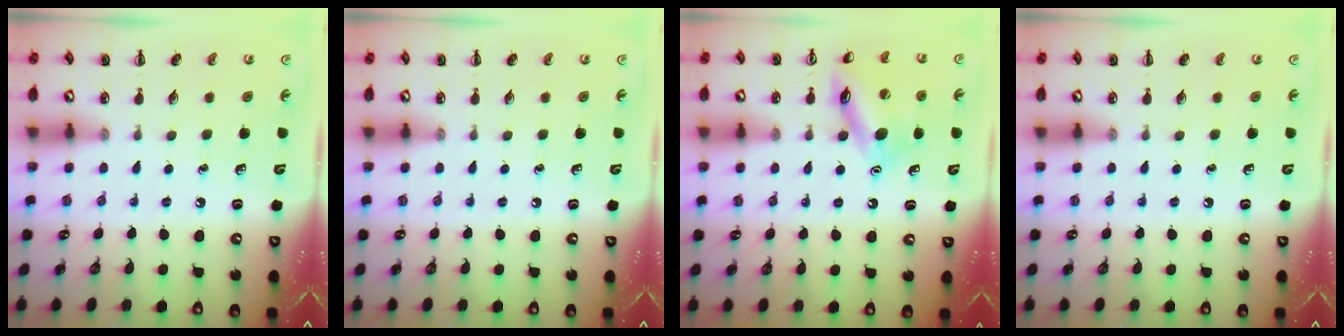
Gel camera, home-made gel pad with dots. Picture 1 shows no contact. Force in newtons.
{"total": 0.0}
{"total": 12.2, "press": 12.2, "slide": 0.9}
{"total": 0.0}